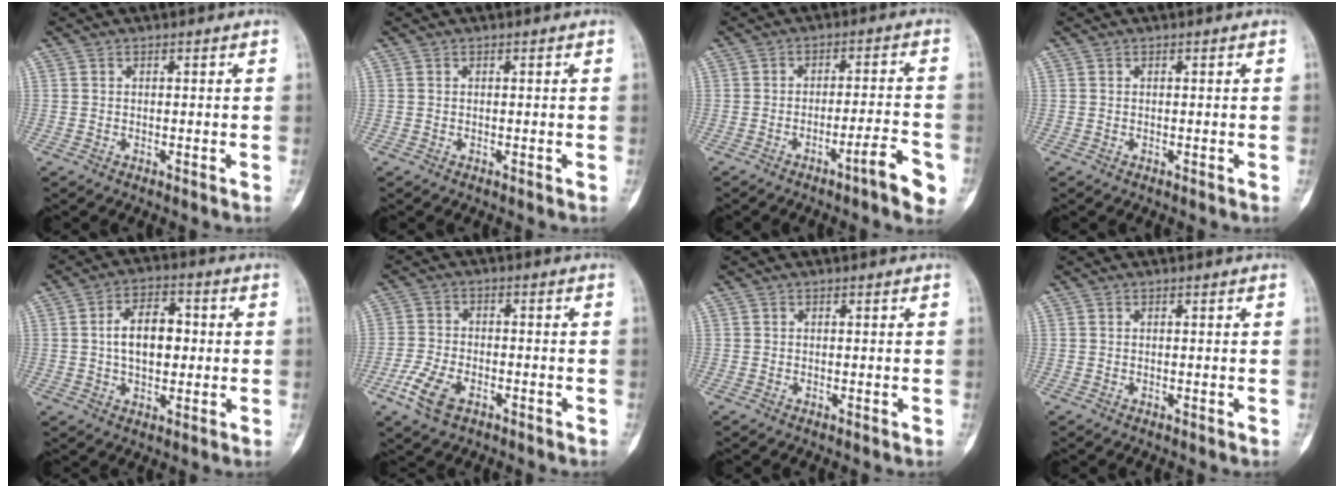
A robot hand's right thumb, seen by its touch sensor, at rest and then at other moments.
{"total": 0.0}
{"total": 7.3, "force": [-3.9, 1.0, 6.1], "torque": [-0.082, 0.027, -0.053]}
{"total": 0.0}
{"total": 9.3, "force": [0.5, 5.6, 7.5], "torque": [-0.102, 0.014, 0.005]}
{"total": 7.2, "force": [-3.7, 3.9, 4.8], "torque": [-0.102, 0.011, -0.071]}
{"total": 0.0}
{"total": 0.0}